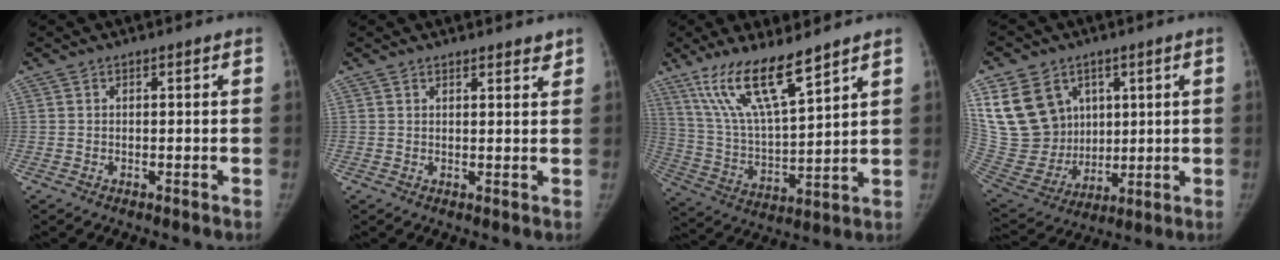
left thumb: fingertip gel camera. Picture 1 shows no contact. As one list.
[{"total": 2.2, "force": [2.0, 0.7, 0.6], "torque": [0.004, -0.012, 0.021]}, {"total": 15.2, "force": [10.5, 3.0, 10.5], "torque": [-0.190, -0.054, 0.215]}, {"total": 18.6, "force": [7.1, 14.7, 9.0], "torque": [-0.158, -0.012, 0.158]}]